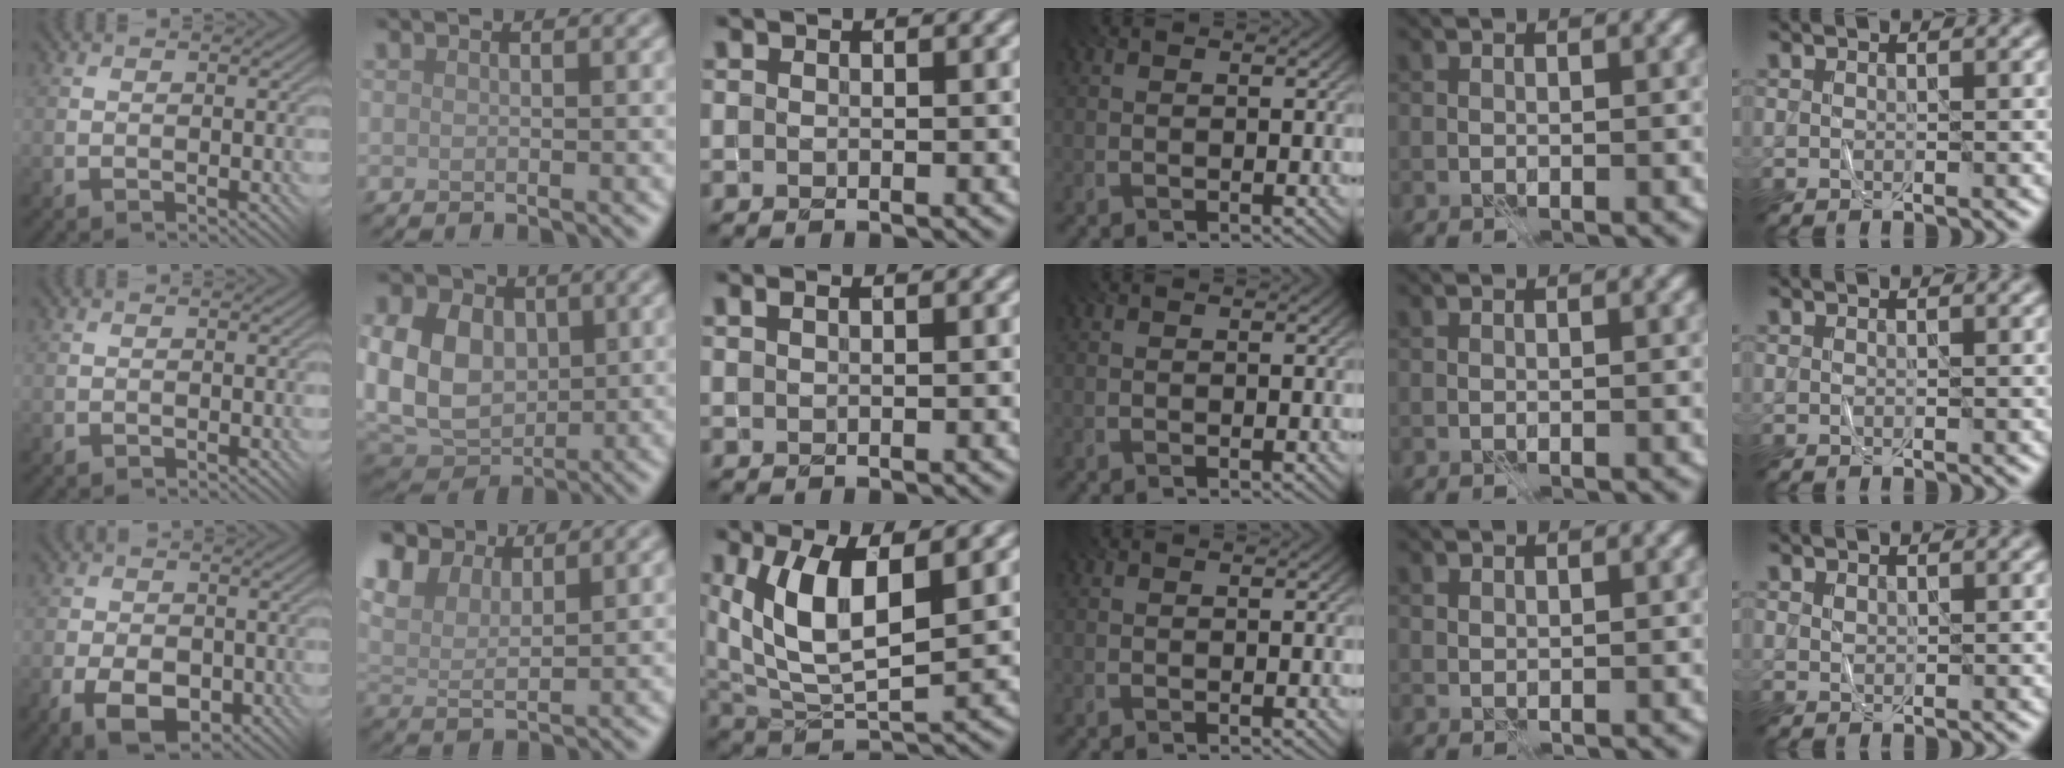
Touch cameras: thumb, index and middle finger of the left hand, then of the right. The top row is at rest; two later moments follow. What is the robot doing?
{"motion": "fold", "object": "shorts"}